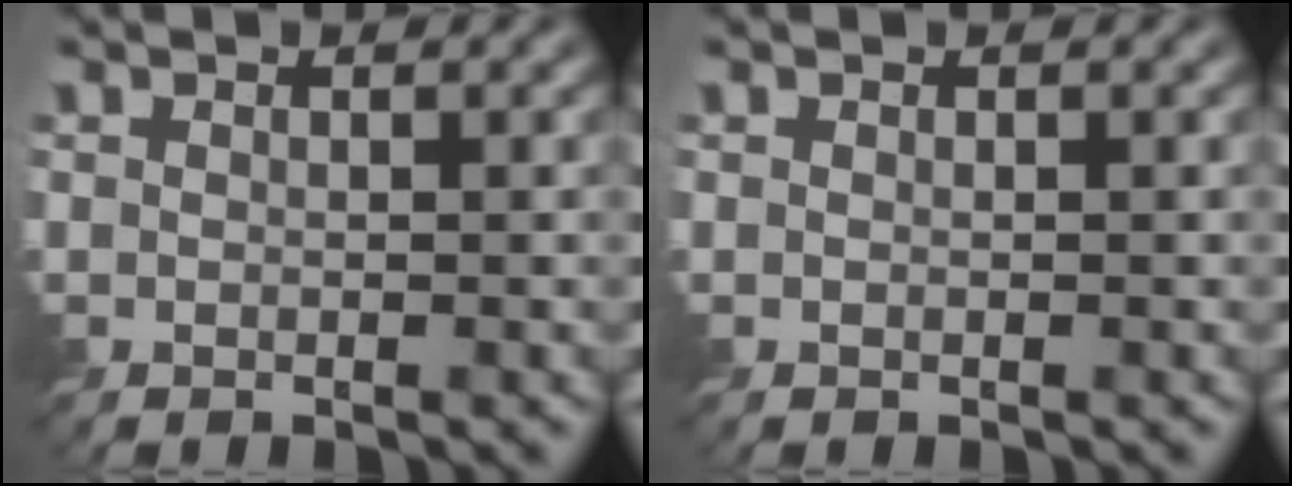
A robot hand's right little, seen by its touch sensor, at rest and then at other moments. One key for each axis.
{"total": 0.0}